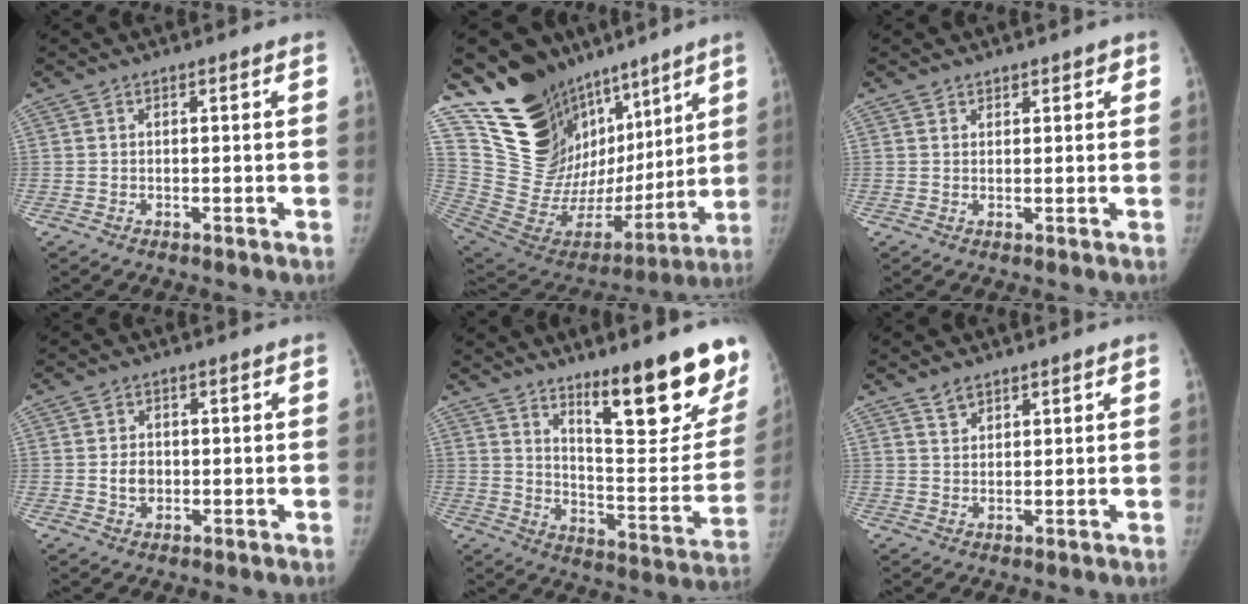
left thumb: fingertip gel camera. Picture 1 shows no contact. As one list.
[{"total": 30.1, "force": [16.5, 18.5, 17.1], "torque": [-0.225, -0.043, 0.302]}, {"total": 1.9, "force": [1.3, 1.3, 0.2], "torque": [0.020, -0.005, 0.013]}, {"total": 3.3, "force": [-0.1, 2.8, 1.8], "torque": [-0.017, 0.002, 0.000]}, {"total": 22.2, "force": [14.2, 5.1, 16.3], "torque": [-0.184, -0.108, 0.218]}, {"total": 2.8, "force": [2.2, 1.6, 0.8], "torque": [-0.002, -0.013, 0.041]}]